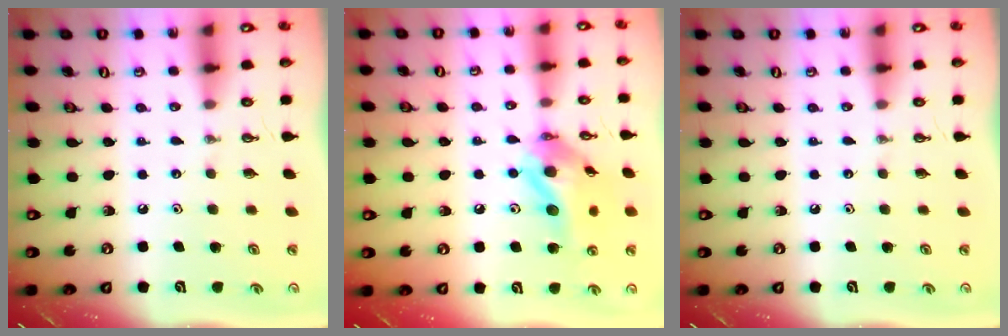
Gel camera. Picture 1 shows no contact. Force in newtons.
{"total": 14.8, "press": 14.7, "slide": 2.0}
{"total": 0.0}